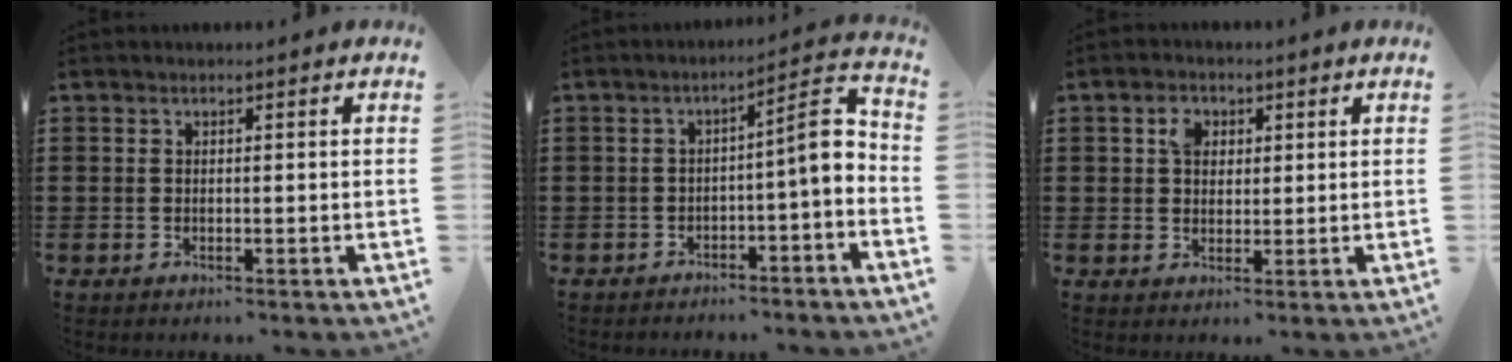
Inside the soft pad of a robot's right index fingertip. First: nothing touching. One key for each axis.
{"total": 6.2, "fx": -1.5, "fy": 1.2, "fz": 5.9, "tx": -0.093, "ty": -0.006, "tz": -0.035}
{"total": 3.4, "fx": 1.4, "fy": 2.5, "fz": 1.8, "tx": -0.046, "ty": 0.010, "tz": 0.024}